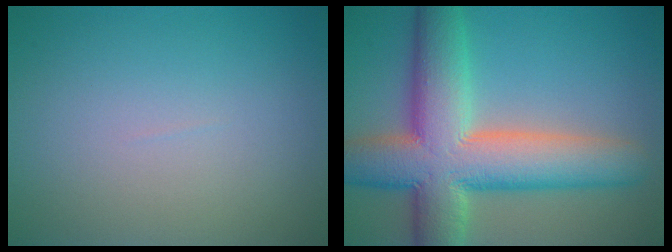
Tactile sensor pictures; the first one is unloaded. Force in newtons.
{"total": 12.1, "press": 12.0, "slide": 0.8}